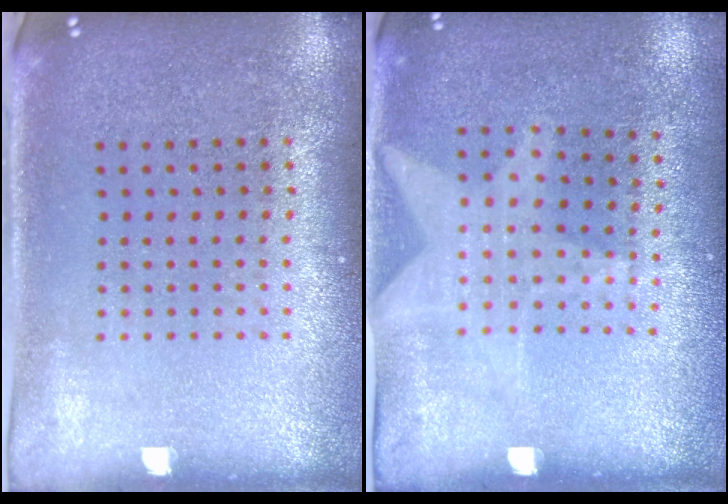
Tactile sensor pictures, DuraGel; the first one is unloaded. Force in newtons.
{"total": 1.2, "press": 0.9, "slide": 0.8}